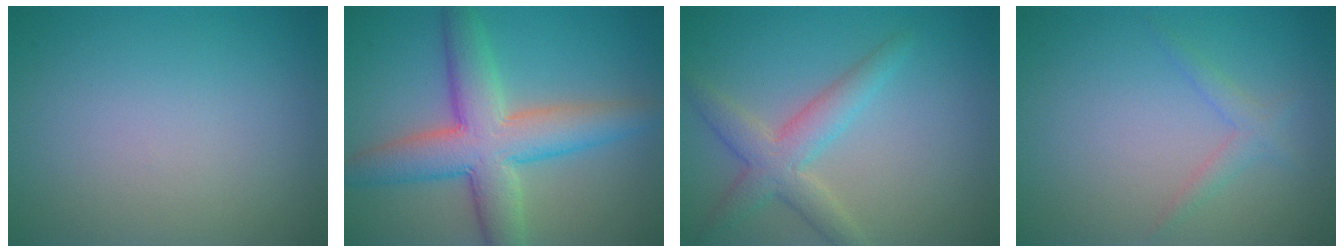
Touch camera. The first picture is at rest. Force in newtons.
{"total": 8.1, "press": 8.1, "slide": 0.4}
{"total": 3.8, "press": 3.8, "slide": 0.1}
{"total": 1.5, "press": 1.5, "slide": 0.1}